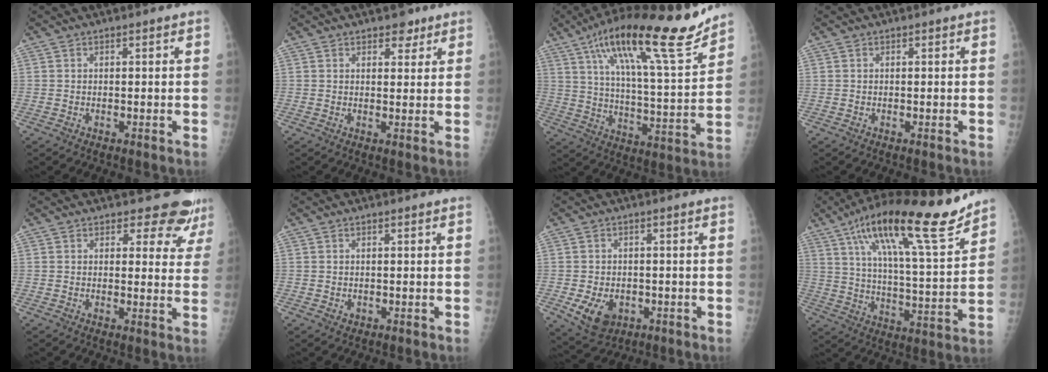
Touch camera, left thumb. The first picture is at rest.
{"total": 3.3, "force": [2.3, 1.9, 1.5], "torque": [0.000, -0.012, 0.032]}
{"total": 23.6, "force": [15.6, 4.6, 17.1], "torque": [-0.258, -0.052, 0.253]}
{"total": 0.0}
{"total": 7.9, "force": [7.1, 3.3, 1.3], "torque": [0.029, -0.044, 0.060]}
{"total": 0.7, "force": [0.0, 0.6, 0.4], "torque": [-0.002, 0.000, 0.003]}
{"total": 6.8, "force": [-2.1, 5.0, 4.1], "torque": [-0.060, 0.001, -0.019]}
{"total": 22.5, "force": [15.1, 4.3, 16.1], "torque": [-0.245, -0.052, 0.247]}